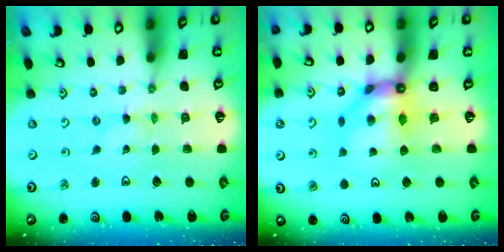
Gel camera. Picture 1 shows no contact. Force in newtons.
{"total": 10.3, "press": 10.2, "slide": 1.3}